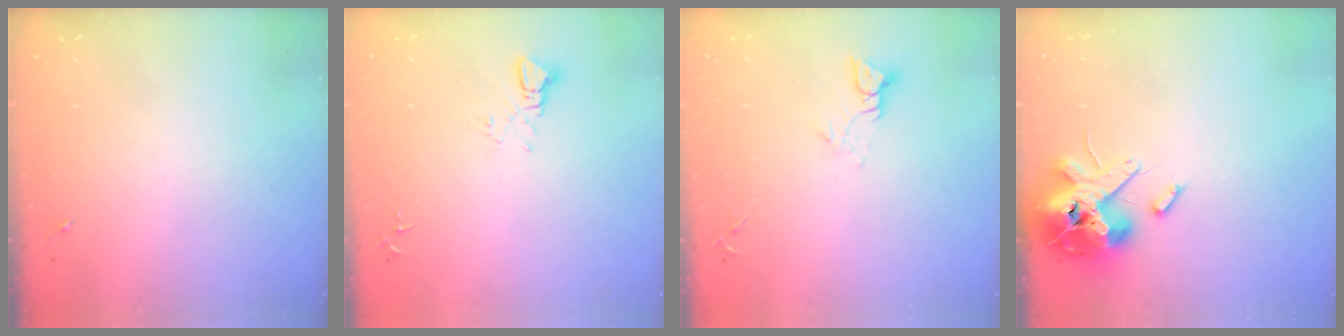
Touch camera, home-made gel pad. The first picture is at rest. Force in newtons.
{"total": 3.4, "press": 3.4, "slide": 0.2}
{"total": 4.4, "press": 4.4, "slide": 0.3}
{"total": 15.4, "press": 15.2, "slide": 2.6}